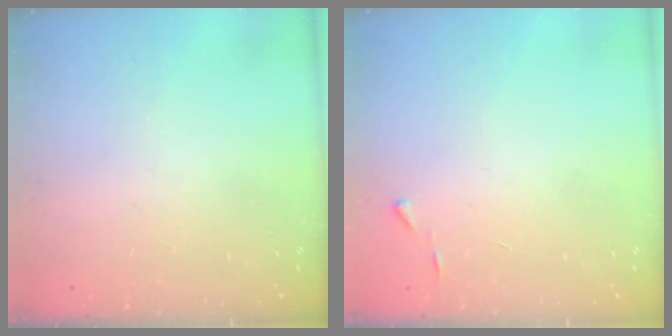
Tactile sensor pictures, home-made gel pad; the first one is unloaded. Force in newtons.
{"total": 2.7, "press": 2.7, "slide": 0.3}